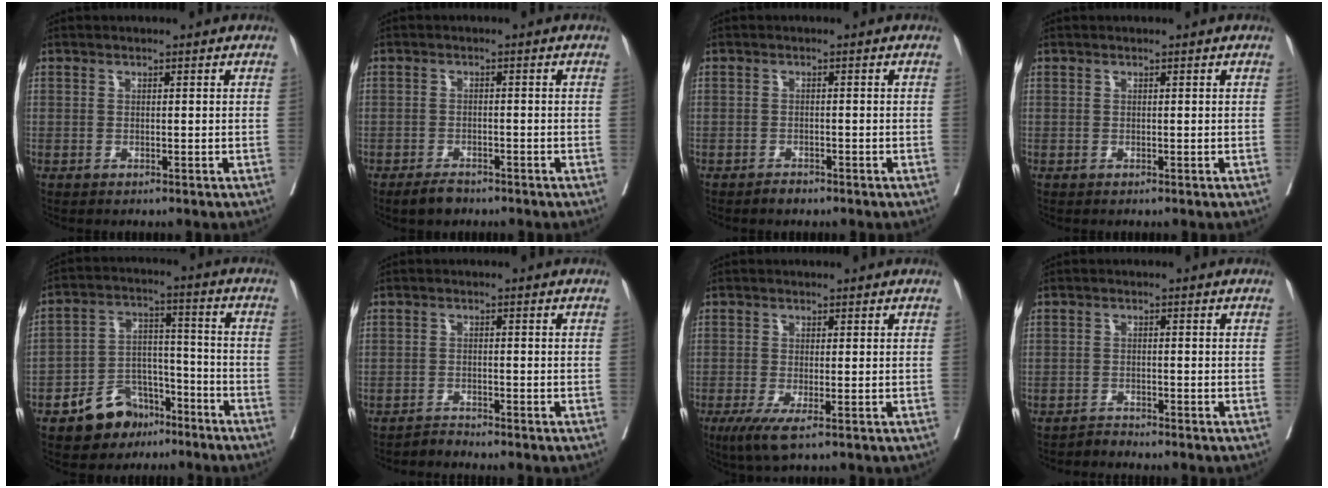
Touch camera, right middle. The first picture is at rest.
{"total": 2.7, "force": [-2.2, 1.1, 1.1], "torque": [-0.024, -0.002, -0.033]}
{"total": 1.2, "force": [-1.1, 0.4, 0.3], "torque": [-0.010, -0.001, -0.016]}
{"total": 0.0}
{"total": 9.5, "force": [-6.5, 5.8, 3.9], "torque": [-0.064, 0.019, -0.110]}
{"total": 1.4, "force": [-1.4, -0.3, -0.4], "torque": [0.010, -0.009, -0.025]}
{"total": 4.0, "force": [-1.8, 0.6, 3.5], "torque": [-0.068, -0.015, -0.029]}
{"total": 1.3, "force": [-1.2, -0.2, -0.4], "torque": [0.010, -0.008, -0.022]}